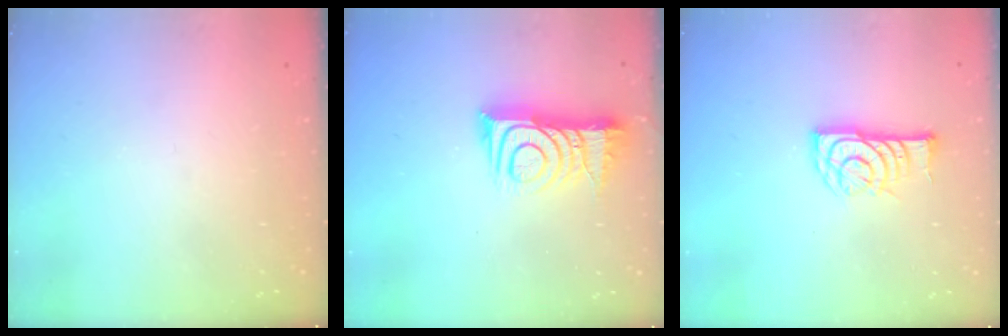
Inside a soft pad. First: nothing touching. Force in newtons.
{"total": 12.2, "press": 12.1, "slide": 1.0}
{"total": 10.4, "press": 10.4, "slide": 0.5}